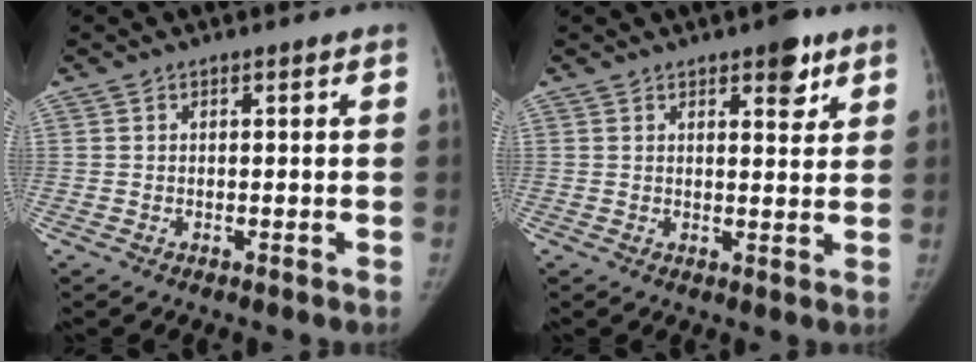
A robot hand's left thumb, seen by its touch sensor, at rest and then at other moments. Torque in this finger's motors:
{"motor_torque": [1.26, 0.56, 0.84, -0.44, 0.13]}